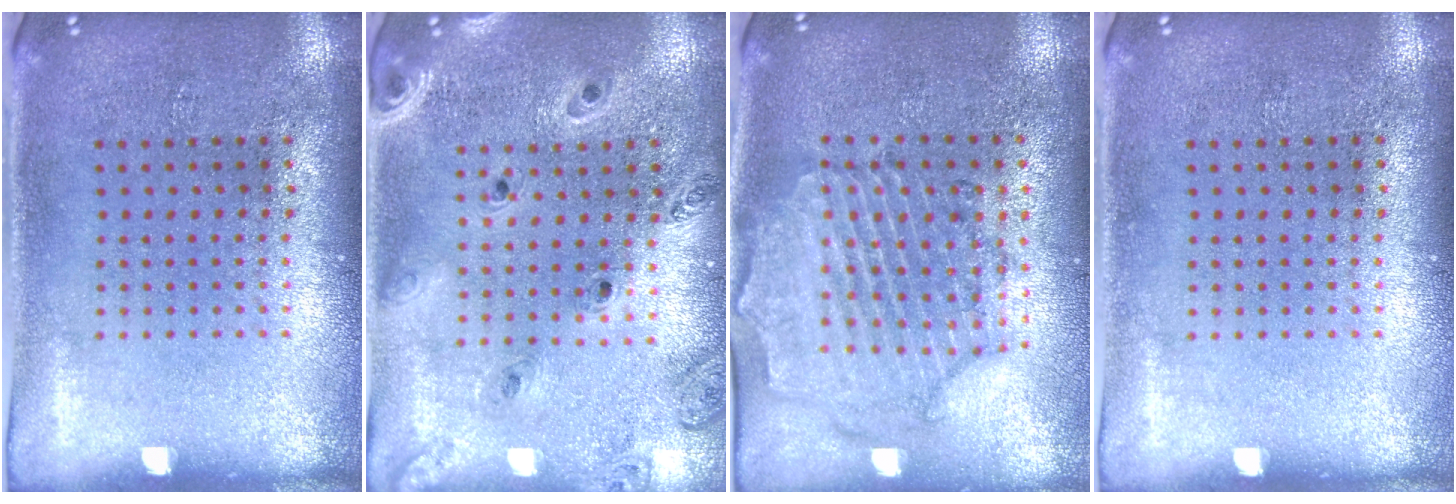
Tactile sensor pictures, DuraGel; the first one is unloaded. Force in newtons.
{"total": 1.3, "press": 1.3, "slide": 0.2}
{"total": 0.8, "press": 0.7, "slide": 0.3}
{"total": 0.0}